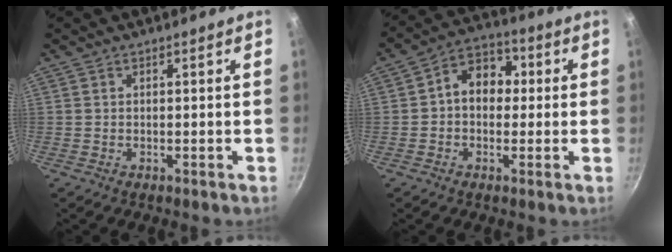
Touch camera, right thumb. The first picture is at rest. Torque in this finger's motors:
{"motor_torque": [-0.27, 0.49, 0.44, -0.36, 0.05]}